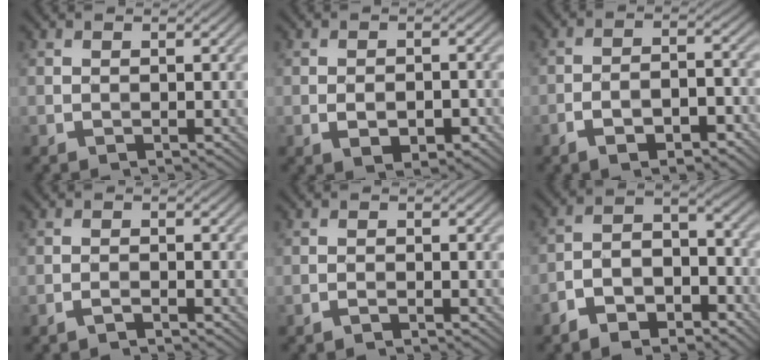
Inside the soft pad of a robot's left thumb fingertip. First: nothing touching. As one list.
[{"total": 4.3, "force": [-1.7, 2.2, 3.3], "torque": [-0.052, -0.003, -0.024]}, {"total": 6.2, "force": [-3.6, 2.3, 4.5], "torque": [-0.074, 0.003, -0.056]}, {"total": 1.3, "force": [-1.0, 0.1, 0.7], "torque": [-0.015, 0.003, -0.023]}, {"total": 0.8, "force": [-0.6, 0.0, 0.5], "torque": [-0.008, 0.002, -0.013]}, {"total": 7.4, "force": [-5.1, 3.5, 4.1], "torque": [-0.067, 0.000, -0.105]}]